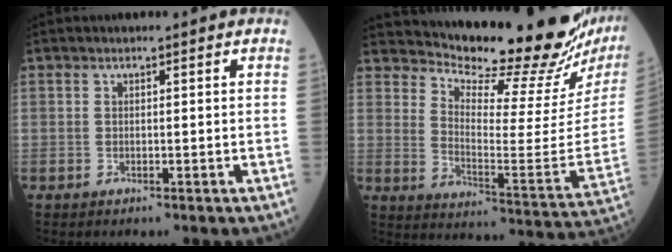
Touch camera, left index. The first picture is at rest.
{"total": 23.6, "force": [22.1, 1.9, 8.2], "torque": [-0.136, -0.111, 0.289]}